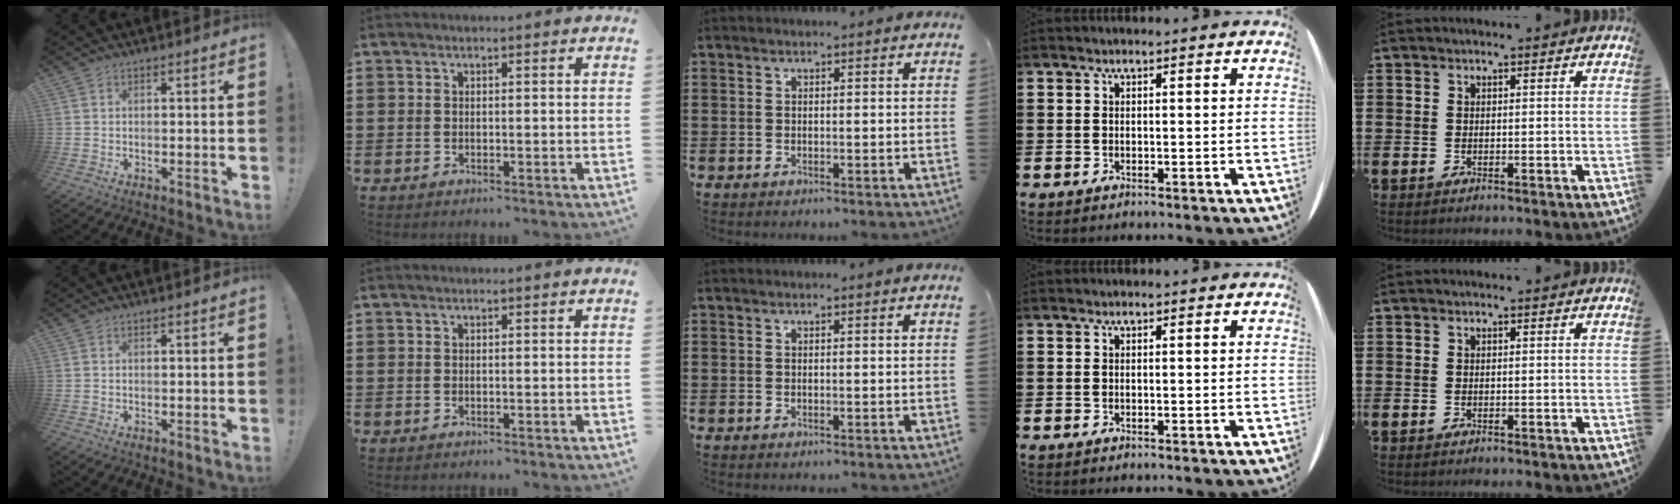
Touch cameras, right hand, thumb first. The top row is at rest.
{}